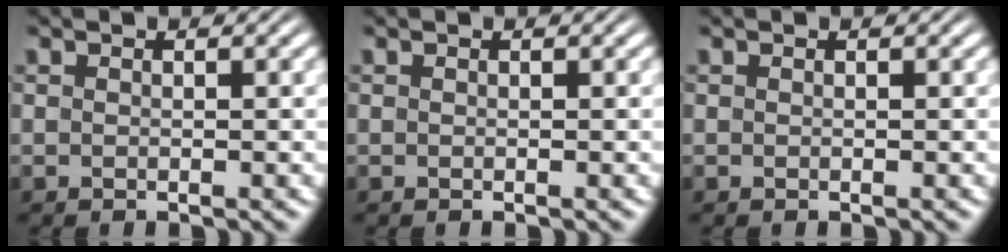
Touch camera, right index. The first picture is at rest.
{"total": 0.0}
{"total": 0.0}